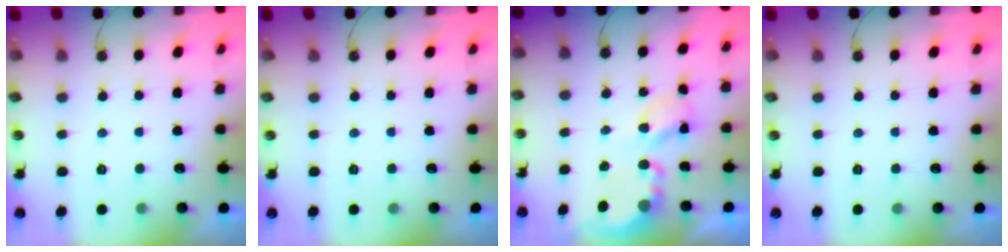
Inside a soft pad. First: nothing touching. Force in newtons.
{"total": 0.0}
{"total": 5.6, "press": 5.6, "slide": 0.3}
{"total": 0.0}